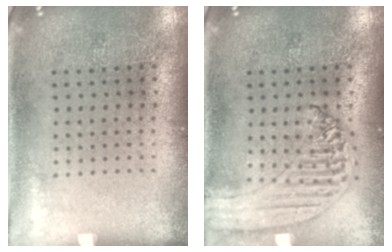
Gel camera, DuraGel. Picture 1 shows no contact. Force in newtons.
{"total": 1.4, "press": 1.3, "slide": 0.3}